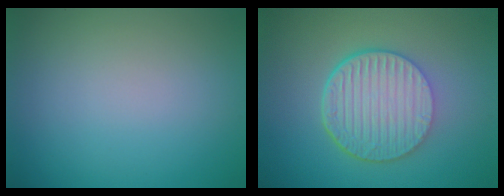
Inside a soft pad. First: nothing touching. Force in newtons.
{"total": 6.7, "press": 4.5, "slide": 5.0}